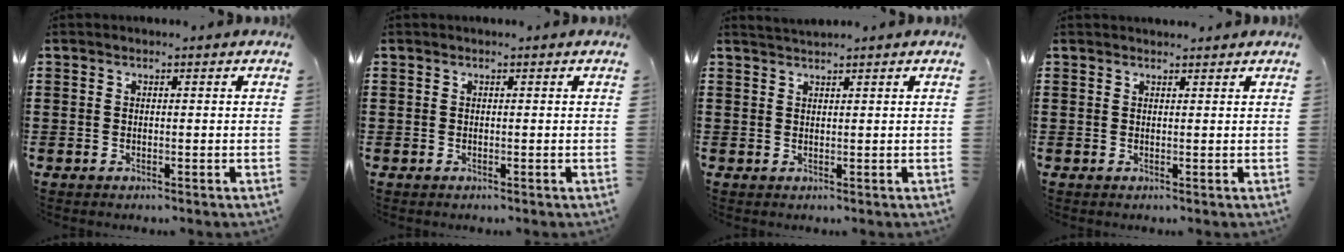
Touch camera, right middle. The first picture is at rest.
{"total": 0.0}
{"total": 1.3, "force": [1.3, -0.1, 0.1], "torque": [-0.004, 0.001, 0.025]}
{"total": 1.2, "force": [1.2, 0.0, 0.0], "torque": [-0.002, -0.002, 0.022]}